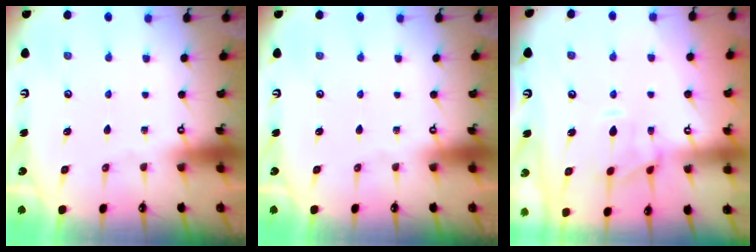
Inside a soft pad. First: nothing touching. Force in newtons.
{"total": 0.0}
{"total": 2.5, "press": 2.3, "slide": 1.1}